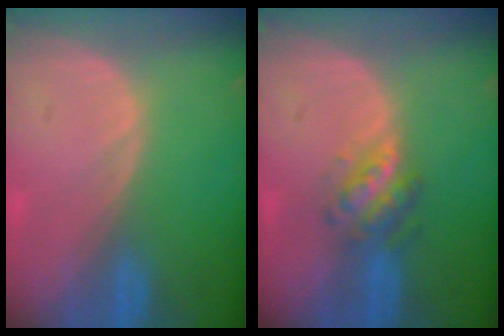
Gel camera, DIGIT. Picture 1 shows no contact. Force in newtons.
{"total": 4.9, "press": 4.4, "slide": 2.1}